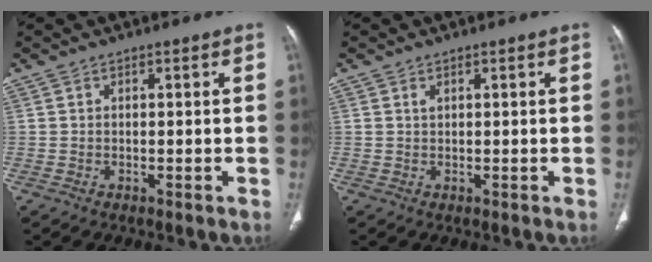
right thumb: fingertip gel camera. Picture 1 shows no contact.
{"total": 0.7, "force": [0.4, 0.4, 0.5], "torque": [-0.009, 0.000, 0.009]}